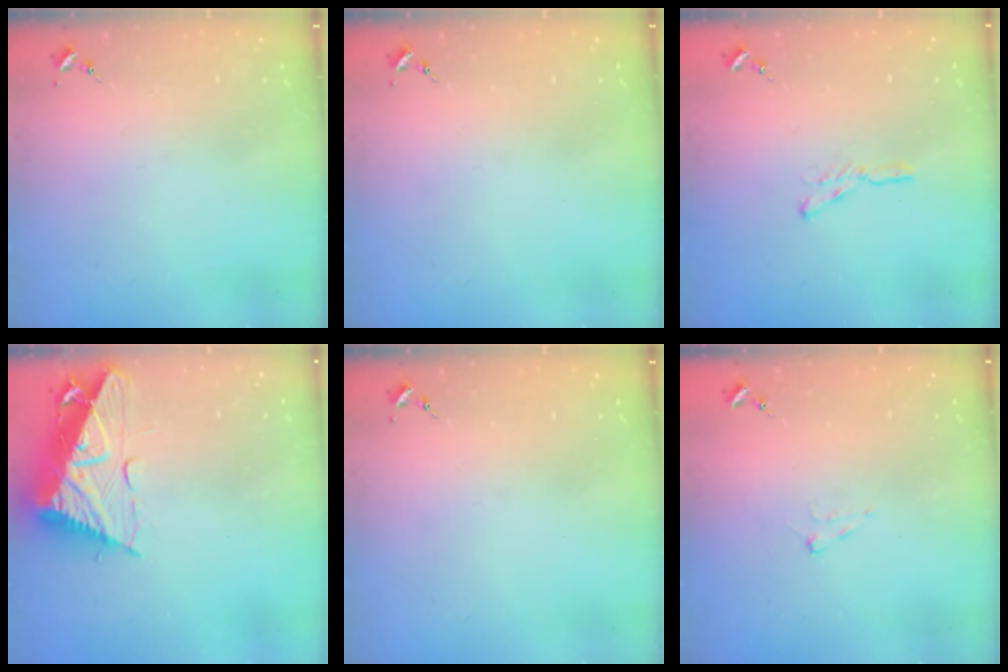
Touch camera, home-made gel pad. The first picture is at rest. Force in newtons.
{"total": 0.0}
{"total": 4.3, "press": 4.2, "slide": 0.4}
{"total": 16.6, "press": 16.5, "slide": 1.5}
{"total": 0.0}
{"total": 6.0, "press": 6.0, "slide": 0.6}